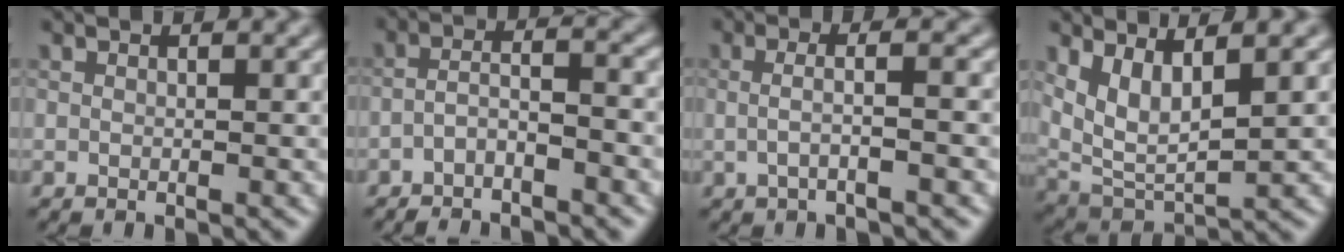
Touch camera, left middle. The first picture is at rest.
{"total": 2.8, "force": [-1.9, 0.7, 1.9], "torque": [-0.039, 0.005, -0.043]}
{"total": 3.4, "force": [-0.2, 1.1, 3.2], "torque": [-0.040, 0.000, -0.009]}
{"total": 5.0, "force": [1.9, 1.9, 4.2], "torque": [-0.097, -0.015, 0.046]}